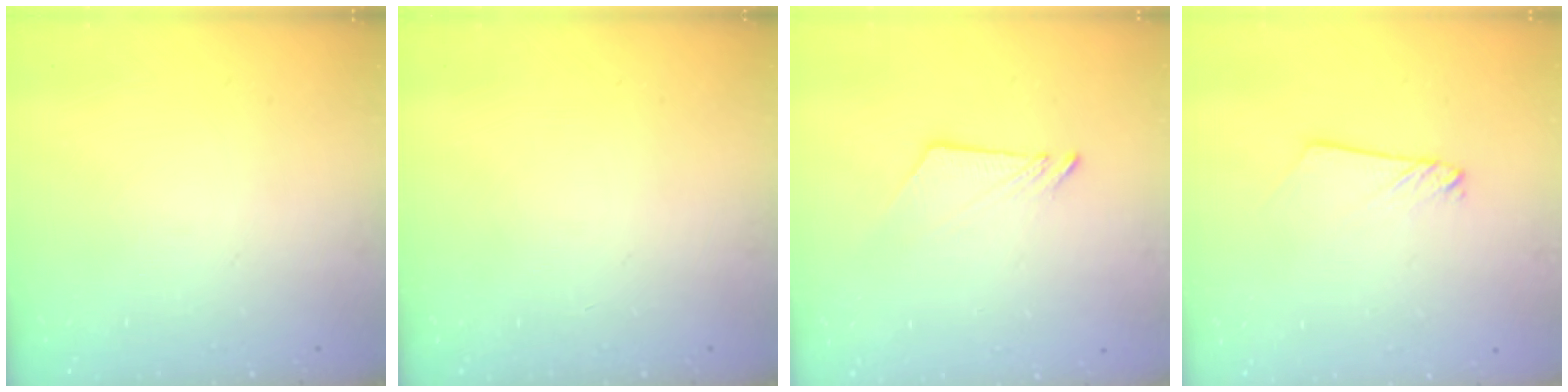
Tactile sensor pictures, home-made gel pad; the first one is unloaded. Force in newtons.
{"total": 0.0}
{"total": 5.4, "press": 5.4, "slide": 0.6}
{"total": 2.1, "press": 2.1, "slide": 0.2}